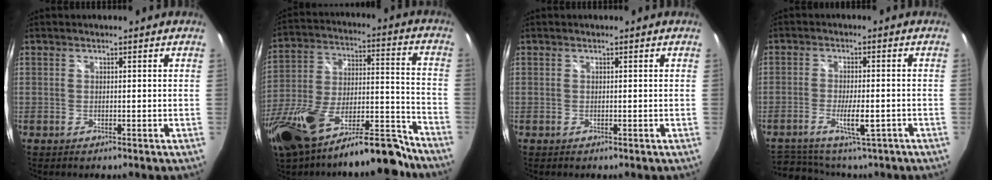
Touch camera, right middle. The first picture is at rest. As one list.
[{"total": 24.3, "force": [-17.9, 7.4, 14.6], "torque": [-0.271, -0.021, -0.282]}, {"total": 0.0}, {"total": 11.3, "force": [-7.7, 4.2, 7.1], "torque": [-0.152, -0.020, -0.121]}]